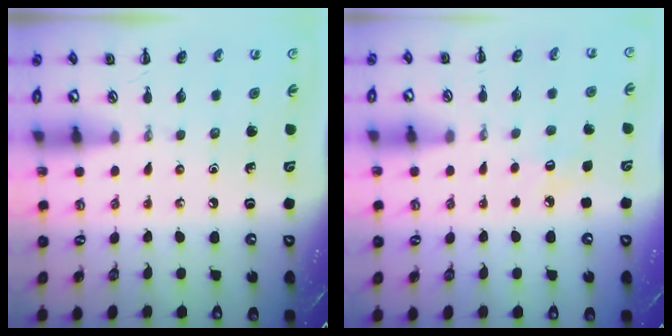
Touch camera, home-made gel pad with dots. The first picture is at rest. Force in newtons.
{"total": 5.6, "press": 5.4, "slide": 1.4}